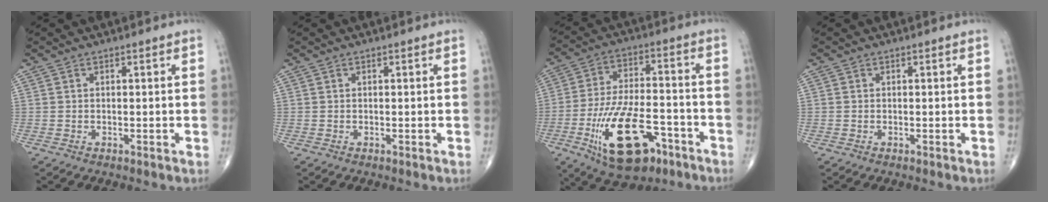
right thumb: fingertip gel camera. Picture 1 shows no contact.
{"total": 0.0}
{"total": 18.9, "force": [-8.2, 8.7, 14.6], "torque": [-0.265, 0.030, -0.133]}
{"total": 0.0}